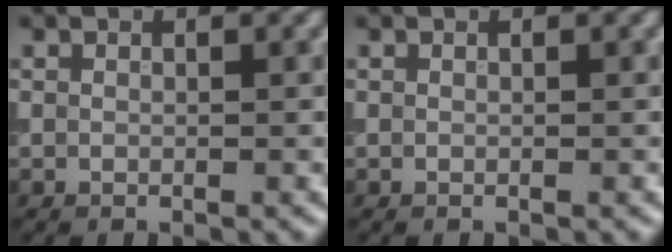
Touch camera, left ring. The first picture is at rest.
{"total": 0.0}